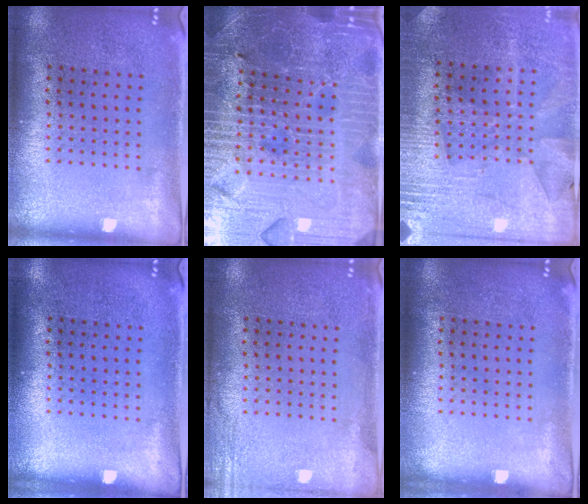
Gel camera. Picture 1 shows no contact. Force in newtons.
{"total": 4.8, "press": 4.5, "slide": 1.6}
{"total": 2.8, "press": 2.7, "slide": 0.6}
{"total": 0.0}
{"total": 1.9, "press": 1.9, "slide": 0.2}
{"total": 0.0}